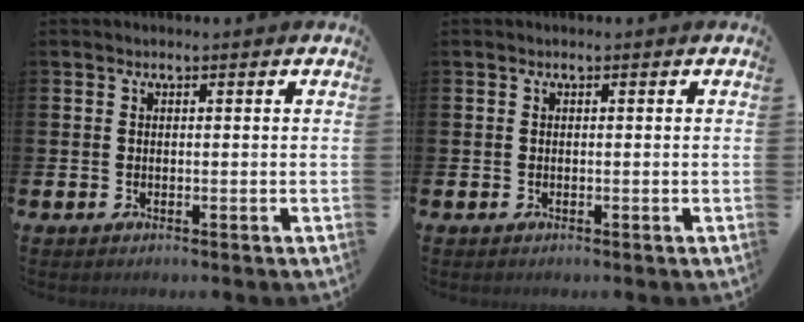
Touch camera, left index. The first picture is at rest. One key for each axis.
{"total": 0.0}